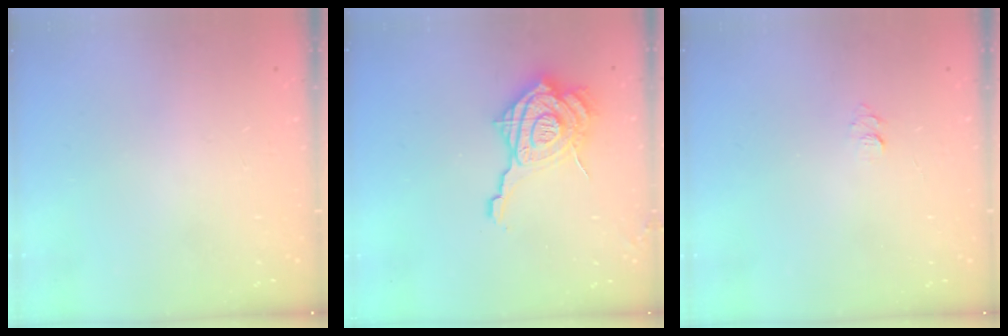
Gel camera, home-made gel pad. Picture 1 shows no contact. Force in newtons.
{"total": 19.5, "press": 19.4, "slide": 2.0}
{"total": 5.2, "press": 5.1, "slide": 0.5}